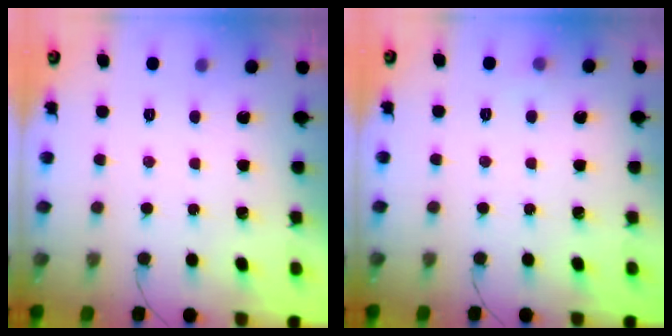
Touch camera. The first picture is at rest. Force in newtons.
{"total": 7.4, "press": 3.1, "slide": 6.7}